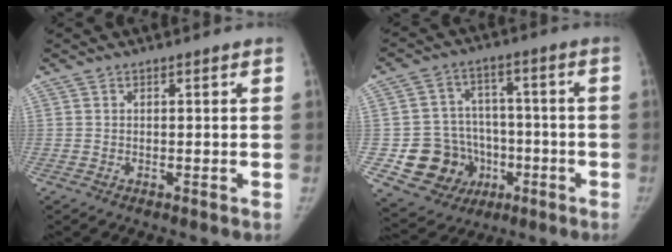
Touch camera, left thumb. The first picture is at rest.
{"total": 14.1, "force": [-3.8, 12.8, 4.6], "torque": [-0.044, 0.038, -0.044]}